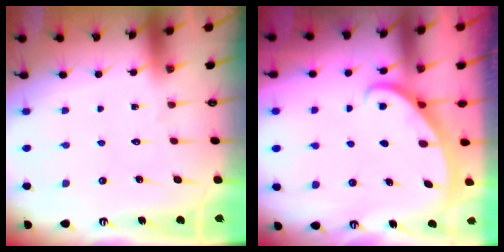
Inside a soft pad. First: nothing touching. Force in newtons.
{"total": 3.0, "press": 3.0, "slide": 0.1}